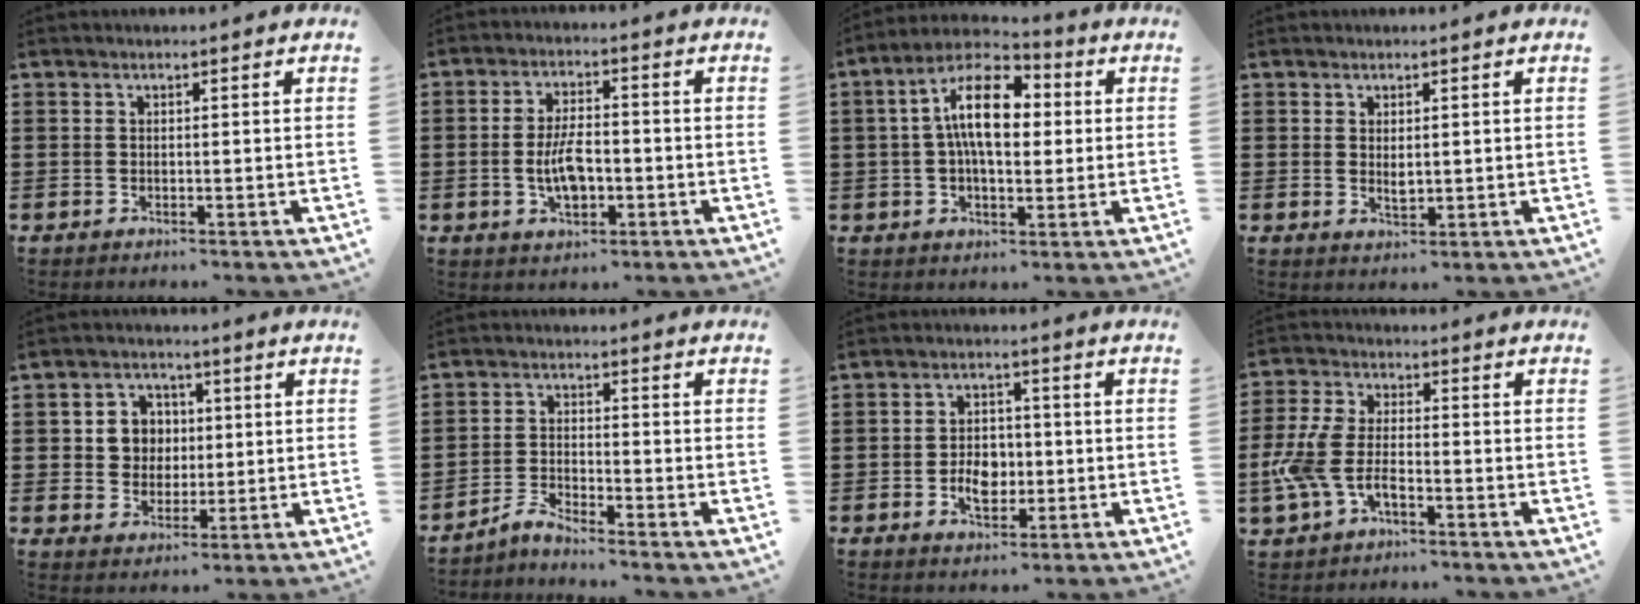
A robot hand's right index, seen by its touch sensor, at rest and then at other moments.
{"total": 6.2, "force": [-1.3, 2.8, 5.3], "torque": [-0.113, 0.002, -0.028]}
{"total": 11.2, "force": [1.7, 5.6, 9.5], "torque": [-0.183, 0.007, 0.024]}
{"total": 1.5, "force": [0.5, 0.7, 1.2], "torque": [-0.023, 0.003, 0.008]}
{"total": 5.6, "force": [0.6, 5.2, 1.8], "torque": [-0.059, 0.017, 0.009]}
{"total": 3.1, "force": [-3.0, 0.0, 0.4], "torque": [-0.020, 0.002, -0.063]}
{"total": 5.3, "force": [-1.5, 3.4, 3.8], "torque": [-0.068, 0.005, -0.029]}
{"total": 6.7, "force": [-2.8, 3.4, 5.0], "torque": [-0.136, -0.005, -0.061]}